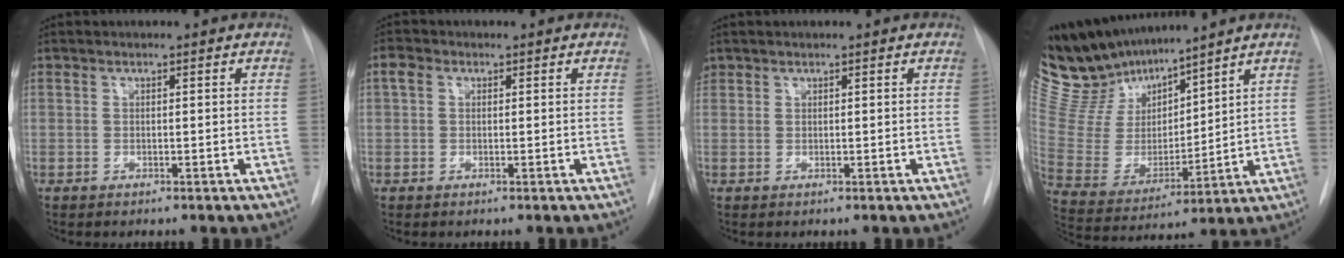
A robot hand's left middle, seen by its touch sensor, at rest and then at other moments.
{"total": 1.8, "force": [0.5, 1.4, 1.0], "torque": [-0.024, 0.015, 0.008]}
{"total": 0.9, "force": [0.6, 0.7, 0.0], "torque": [0.001, 0.013, 0.010]}
{"total": 15.4, "force": [14.2, 3.6, 4.8], "torque": [-0.110, 0.002, 0.289]}